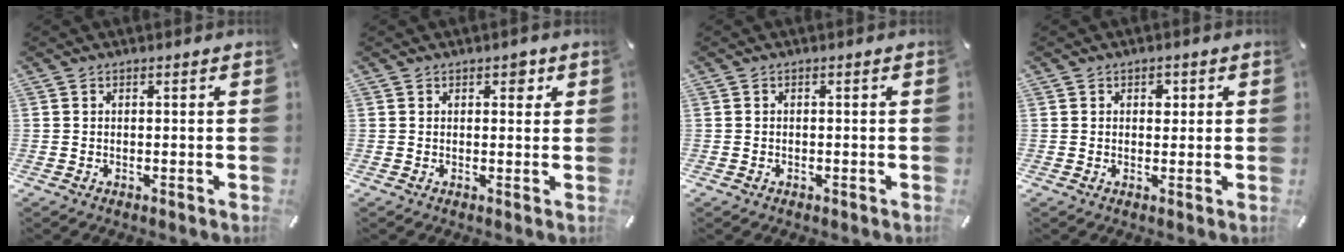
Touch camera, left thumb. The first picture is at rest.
{"total": 2.3, "force": [0.9, 1.5, 1.4], "torque": [-0.006, -0.003, 0.009]}
{"total": 0.8, "force": [-0.4, 0.6, 0.3], "torque": [-0.004, 0.002, -0.009]}
{"total": 2.1, "force": [0.5, 1.7, 1.1], "torque": [-0.001, -0.002, 0.002]}